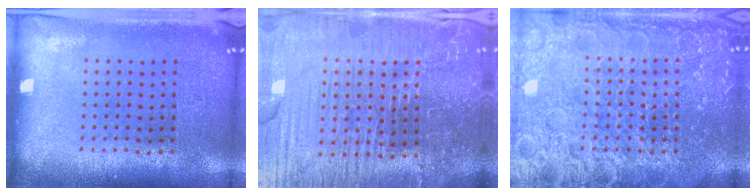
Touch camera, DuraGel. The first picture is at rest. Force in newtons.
{"total": 6.8, "press": 6.1, "slide": 3.0}
{"total": 7.0, "press": 7.0, "slide": 1.0}